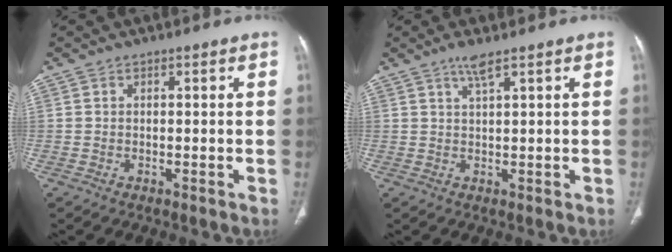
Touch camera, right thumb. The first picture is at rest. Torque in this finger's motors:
{"motor_torque": [0.21, 0.25, 0.20, -0.31, 0.15]}